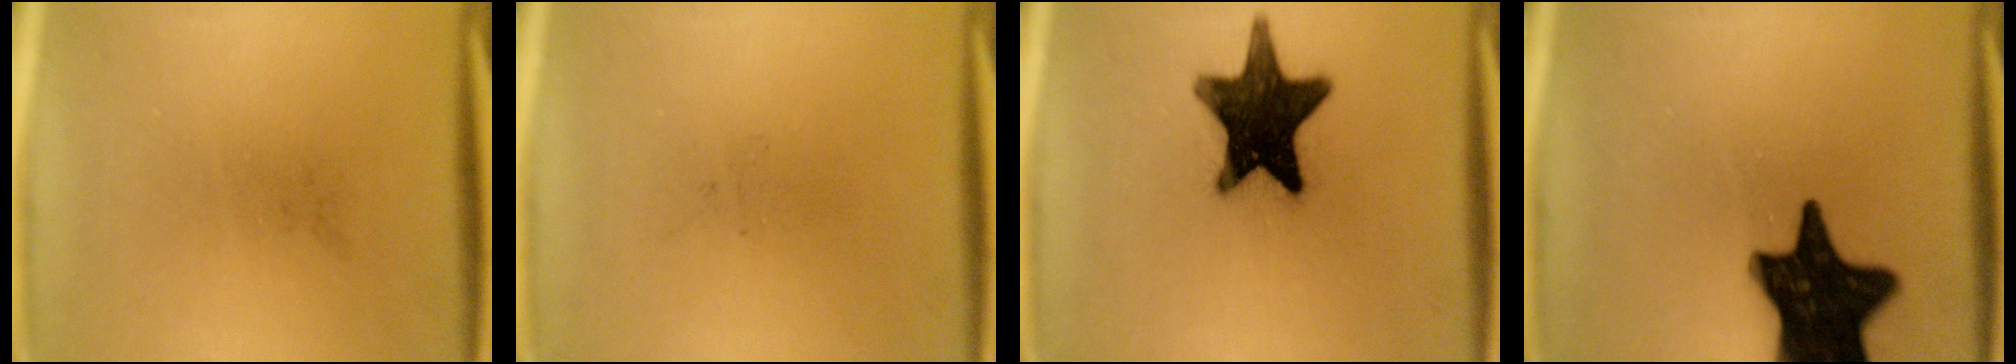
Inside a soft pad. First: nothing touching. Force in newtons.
{"total": 0.0}
{"total": 17.2}
{"total": 18.7}